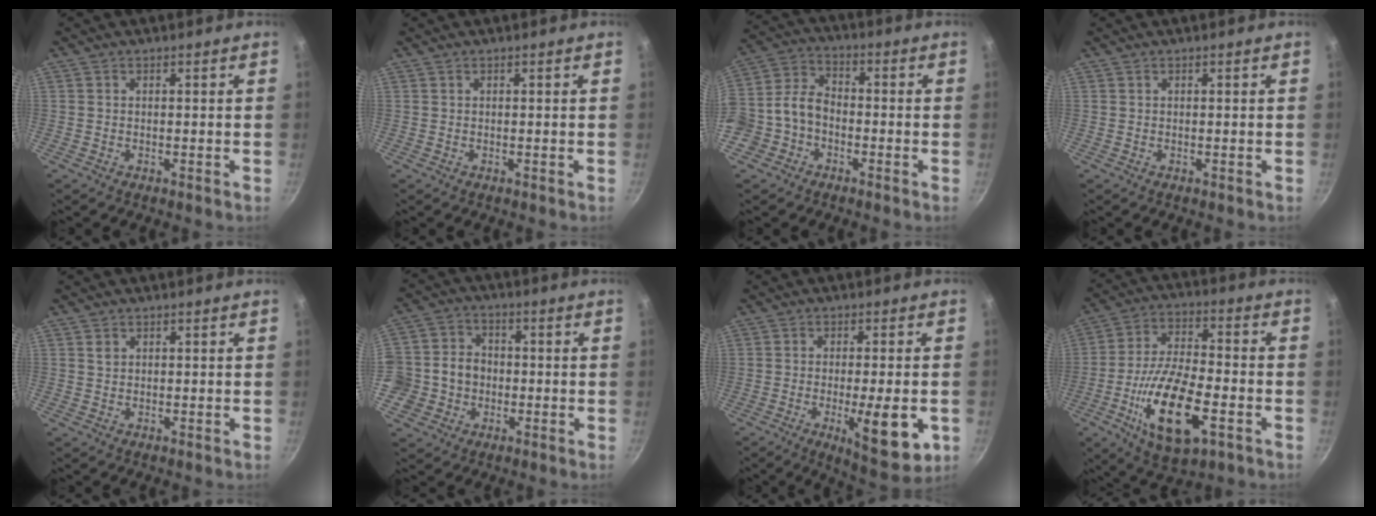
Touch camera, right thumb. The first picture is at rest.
{"total": 0.0}
{"total": 11.0, "force": [-4.0, 8.3, 6.0], "torque": [-0.111, 0.053, -0.089]}
{"total": 0.0}
{"total": 1.1, "force": [0.4, 0.9, 0.4], "torque": [-0.005, -0.001, 0.006]}
{"total": 11.9, "force": [-2.2, 10.7, 4.8], "torque": [-0.079, 0.031, -0.047]}
{"total": 12.8, "force": [-3.7, 3.7, 11.7], "torque": [-0.155, 0.001, -0.044]}
{"total": 18.6, "force": [-6.5, 7.9, 15.5], "torque": [-0.282, 0.020, -0.114]}